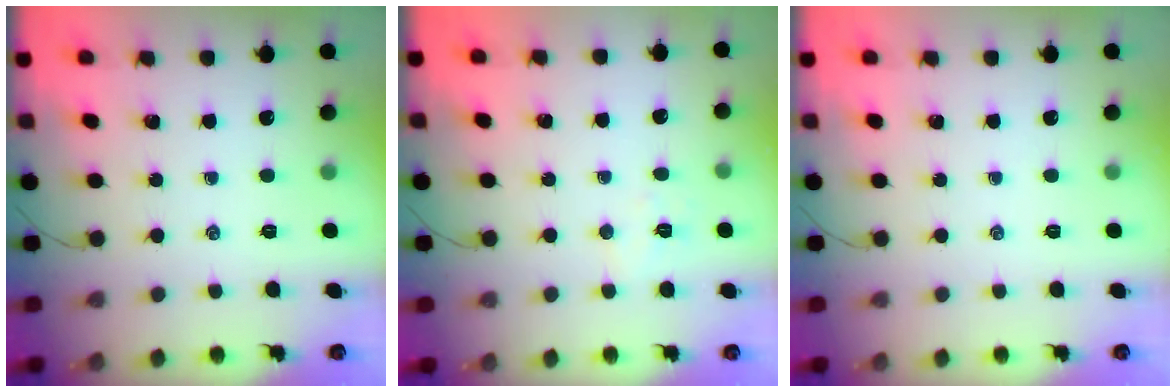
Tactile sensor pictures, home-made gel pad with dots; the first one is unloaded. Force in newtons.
{"total": 4.3, "press": 4.2, "slide": 0.8}
{"total": 0.0}